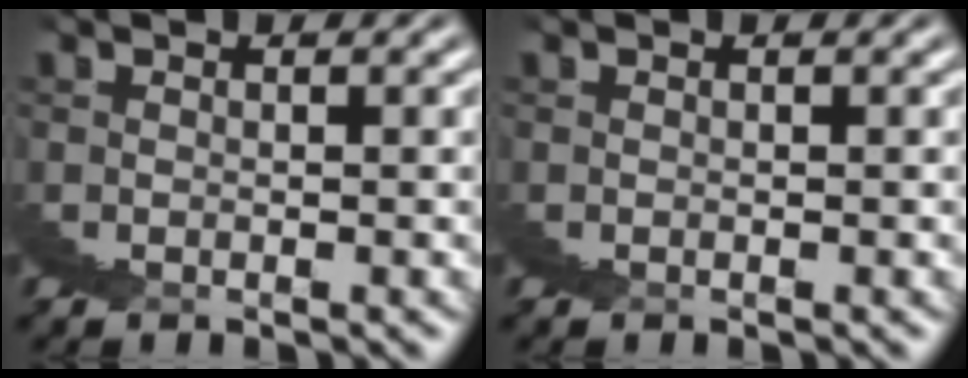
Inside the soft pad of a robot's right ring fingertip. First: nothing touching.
{"total": 0.0}